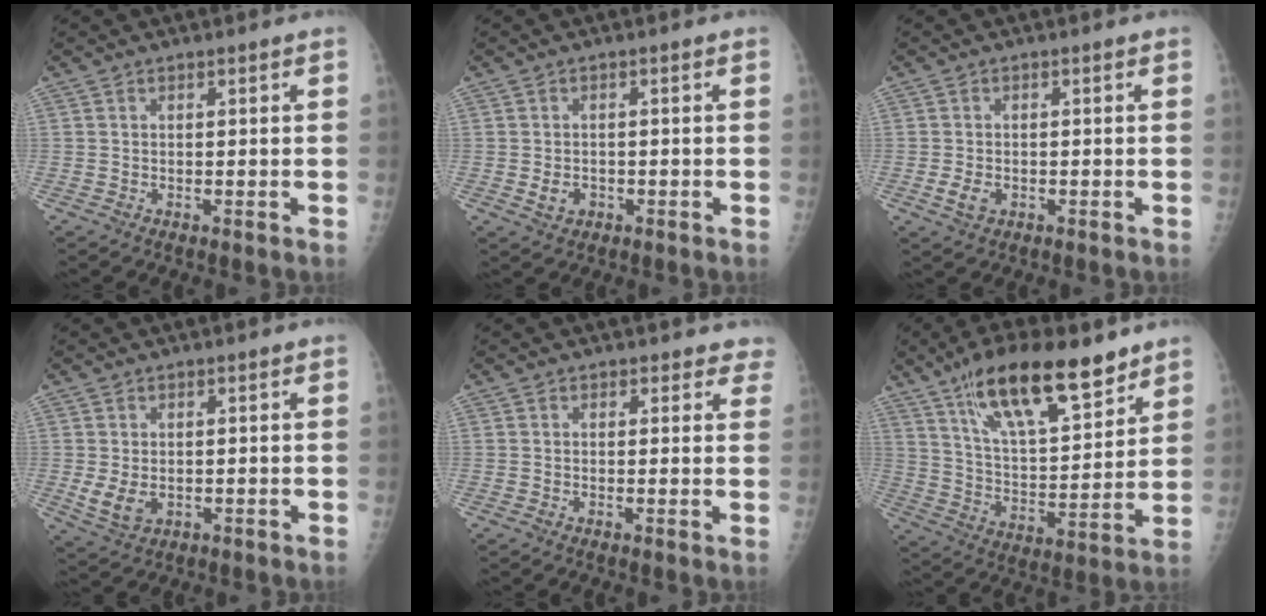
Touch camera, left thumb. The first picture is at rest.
{"total": 2.7, "force": [-0.7, 2.2, 1.4], "torque": [-0.019, 0.002, -0.005]}
{"total": 2.7, "force": [-0.8, 1.9, 1.8], "torque": [-0.034, -0.001, -0.012]}
{"total": 4.5, "force": [-0.3, 3.2, 3.1], "torque": [-0.056, -0.012, 0.006]}
{"total": 3.7, "force": [3.1, 2.0, 0.0], "torque": [0.040, -0.013, 0.013]}
{"total": 20.7, "force": [13.6, 7.0, 14.0], "torque": [-0.209, -0.053, 0.236]}